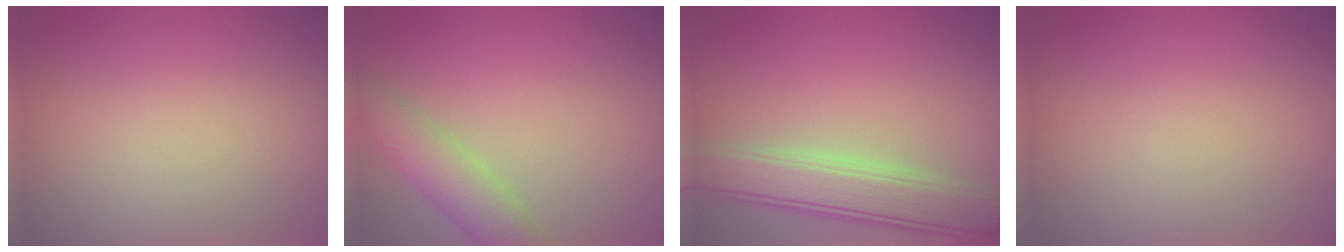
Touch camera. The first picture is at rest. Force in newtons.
{"total": 4.2, "press": 4.2, "slide": 0.3}
{"total": 5.6, "press": 5.6, "slide": 0.3}
{"total": 0.0}